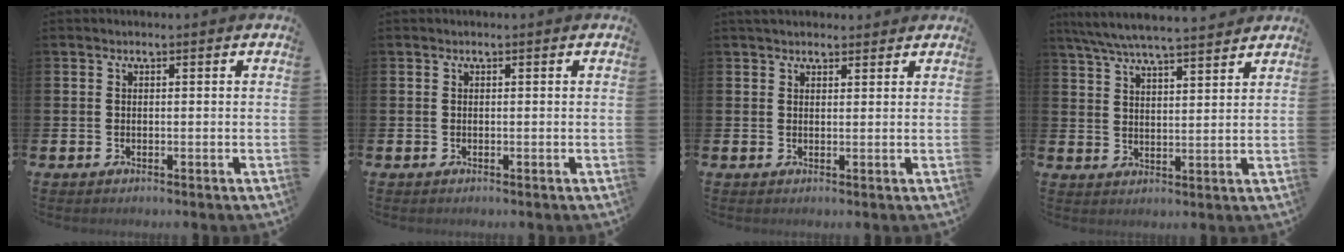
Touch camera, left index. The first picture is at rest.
{"total": 0.0}
{"total": 2.3, "force": [2.1, 0.8, 0.4], "torque": [0.000, -0.004, 0.036]}
{"total": 6.5, "force": [6.2, 0.4, 1.9], "torque": [-0.060, -0.028, 0.113]}